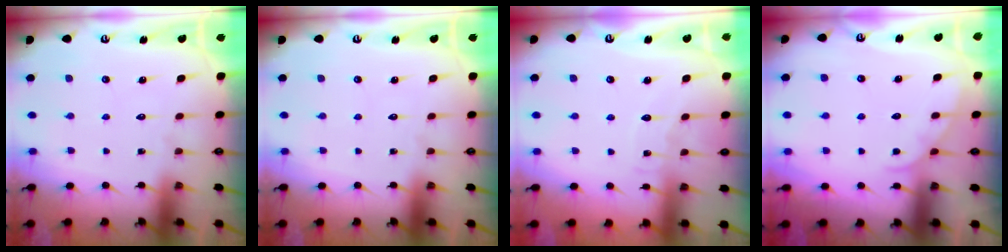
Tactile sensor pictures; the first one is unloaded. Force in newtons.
{"total": 0.0}
{"total": 4.0, "press": 3.9, "slide": 0.4}
{"total": 3.4, "press": 3.3, "slide": 0.4}